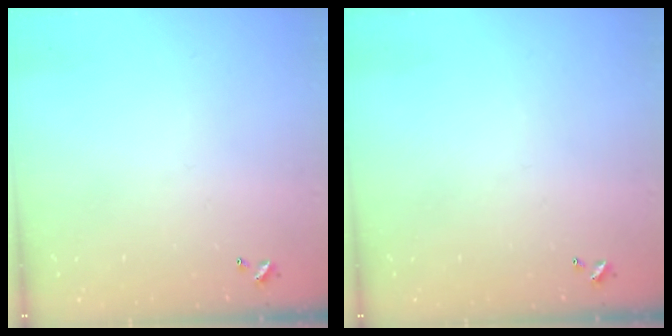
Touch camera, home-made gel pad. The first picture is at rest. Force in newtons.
{"total": 0.0}